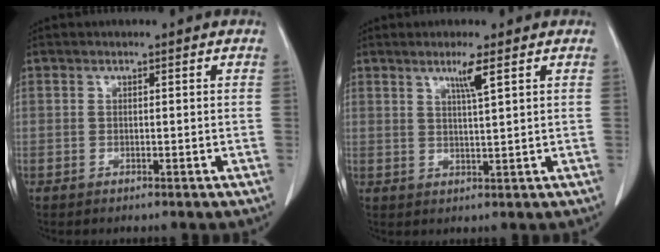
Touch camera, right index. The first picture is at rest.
{"total": 3.2, "force": [1.8, -0.6, 2.6], "torque": [-0.051, -0.006, 0.035]}